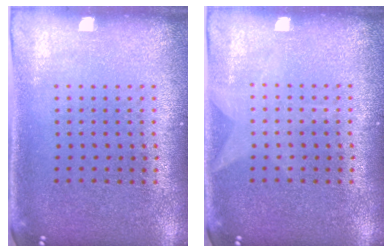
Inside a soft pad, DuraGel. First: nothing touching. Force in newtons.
{"total": 0.9, "press": 0.9, "slide": 0.2}